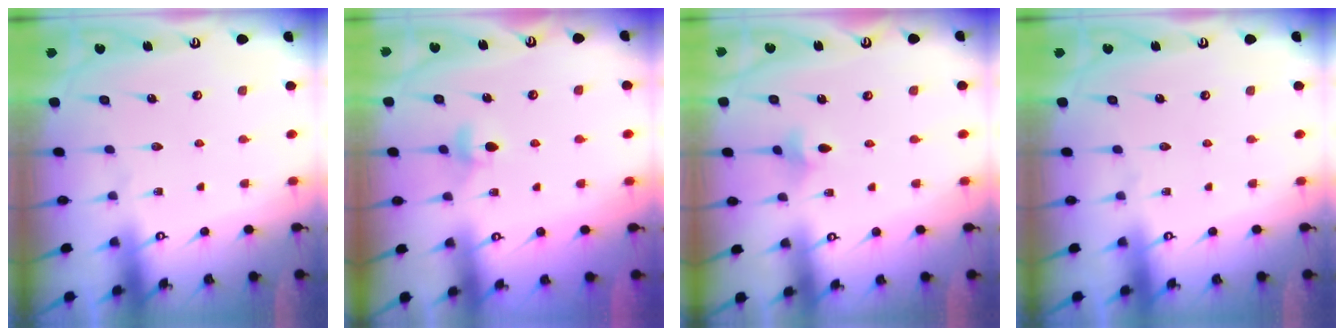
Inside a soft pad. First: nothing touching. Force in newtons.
{"total": 4.1, "press": 4.0, "slide": 0.9}
{"total": 2.9, "press": 2.8, "slide": 0.6}
{"total": 0.0}